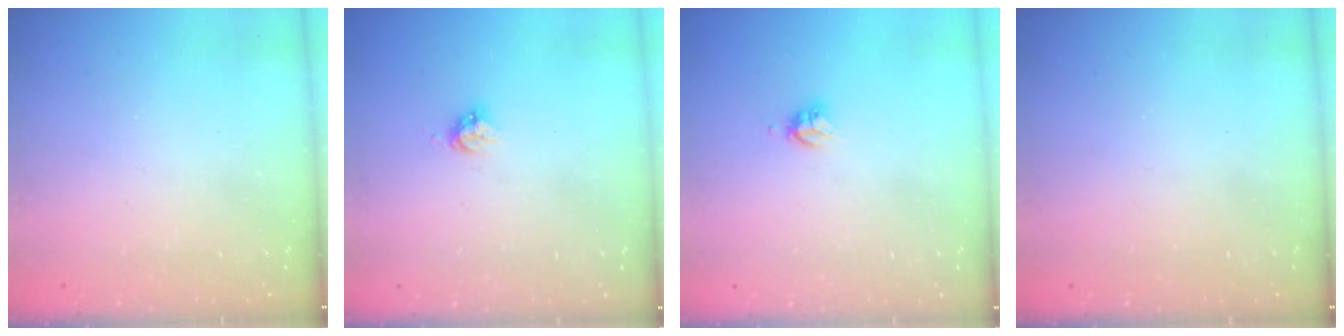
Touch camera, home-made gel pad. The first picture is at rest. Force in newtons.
{"total": 3.7, "press": 3.7, "slide": 0.1}
{"total": 3.7, "press": 3.6, "slide": 0.5}
{"total": 0.0}